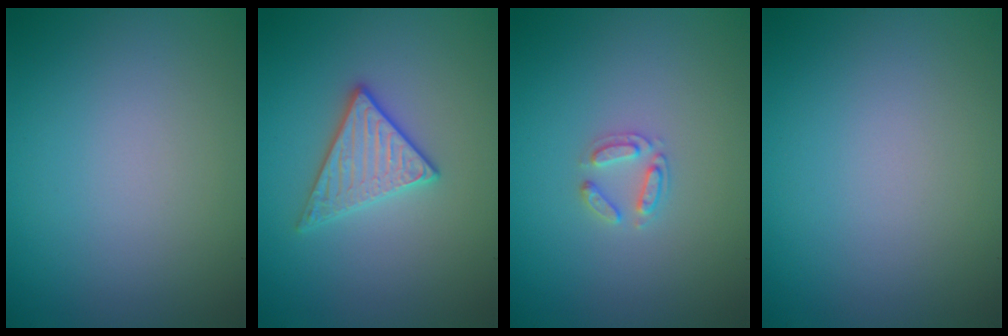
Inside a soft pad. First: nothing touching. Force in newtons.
{"total": 2.9, "press": 2.8, "slide": 0.7}
{"total": 1.7, "press": 1.7, "slide": 0.2}
{"total": 0.0}